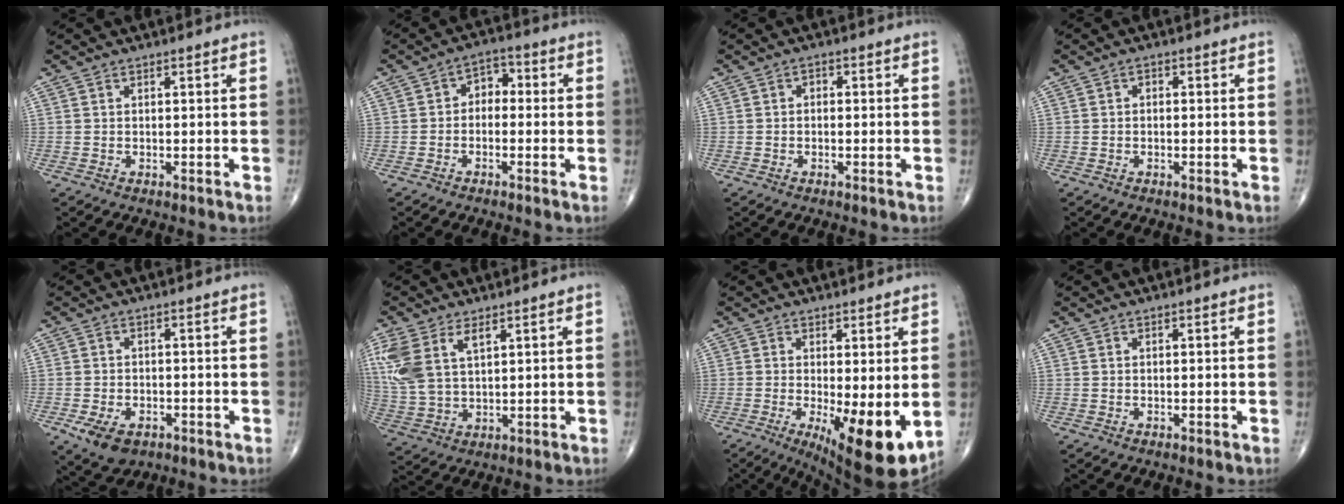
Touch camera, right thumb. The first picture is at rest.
{"total": 4.4, "force": [-0.5, 3.3, 3.0], "torque": [-0.022, 0.024, -0.024]}
{"total": 1.3, "force": [-0.1, 1.0, 0.9], "torque": [-0.003, 0.005, -0.008]}
{"total": 1.0, "force": [-0.1, 0.8, 0.7], "torque": [-0.002, 0.004, -0.006]}
{"total": 6.7, "force": [-3.1, 4.3, 4.1], "torque": [-0.072, 0.009, -0.045]}
{"total": 11.6, "force": [4.7, 6.3, 8.5], "torque": [-0.196, -0.002, 0.108]}
{"total": 12.2, "force": [-2.3, 3.7, 11.4], "torque": [-0.165, -0.029, -0.023]}
{"total": 0.0}